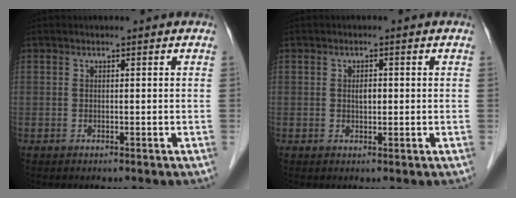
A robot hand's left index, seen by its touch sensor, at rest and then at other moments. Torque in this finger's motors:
{"motor_torque": [0.14, 0.05, 0.02, 0.01]}